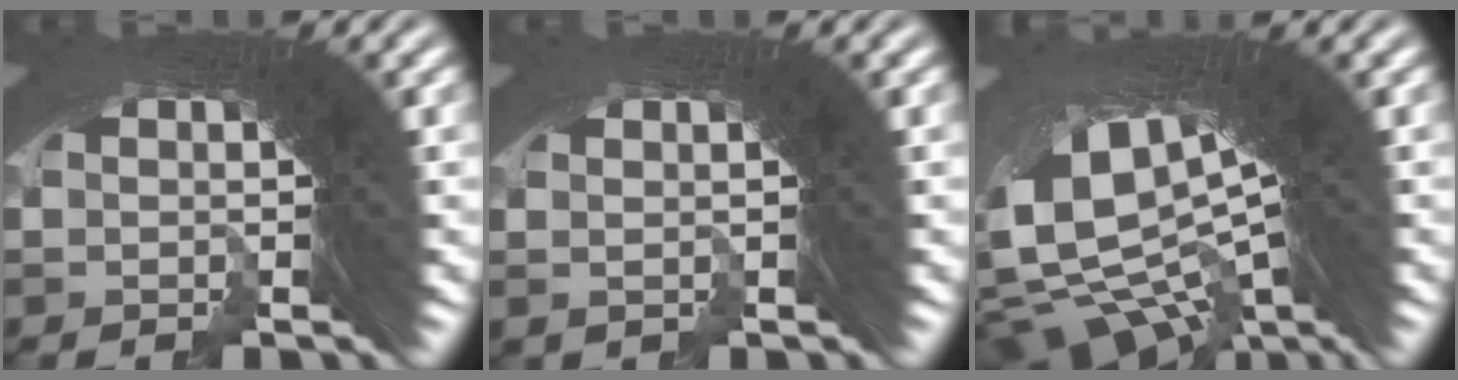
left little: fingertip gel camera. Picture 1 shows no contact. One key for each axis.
{"total": 1.4, "fx": 0.6, "fy": 0.9, "fz": 0.9, "tx": -0.017, "ty": 0.008, "tz": 0.009}
{"total": 17.1, "fx": -4.0, "fy": 11.3, "fz": 12.2, "tx": -0.256, "ty": -0.052, "tz": -0.050}